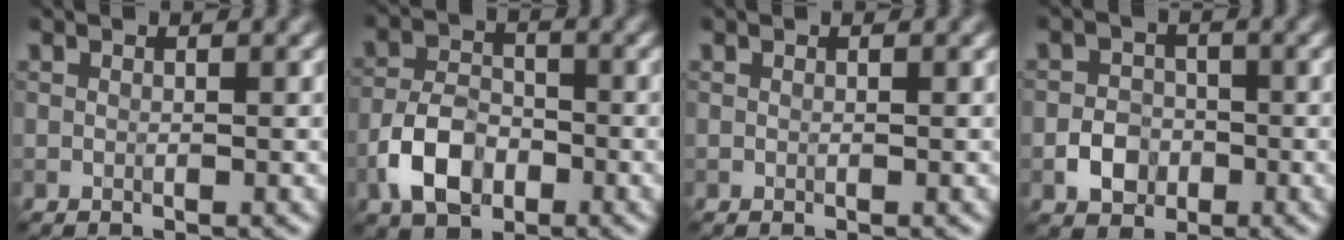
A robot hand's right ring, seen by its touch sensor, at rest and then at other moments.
{"total": 5.4, "force": [-2.4, 3.5, 3.3], "torque": [-0.065, 0.002, -0.048]}
{"total": 0.0}
{"total": 3.0, "force": [-1.1, 2.4, 1.3], "torque": [-0.015, 0.001, -0.021]}